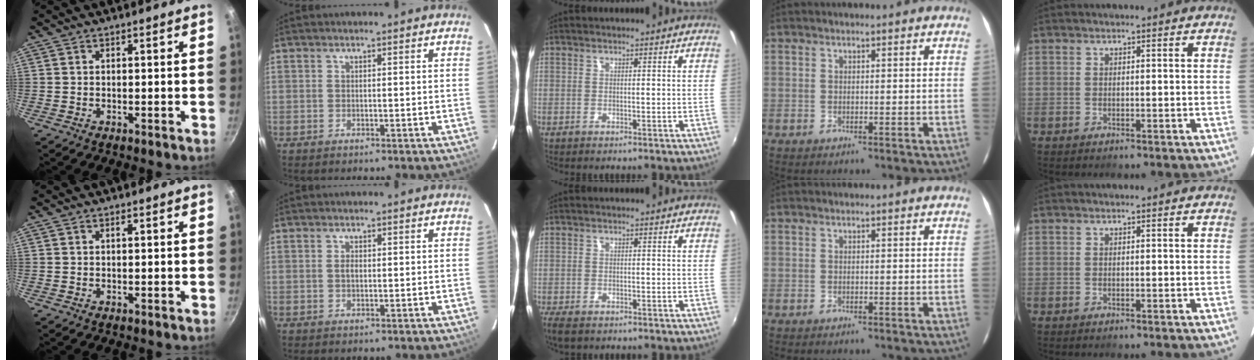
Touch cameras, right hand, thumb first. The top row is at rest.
{"thumb": {"total": 0.5, "force": [0.3, 0.2, 0.4], "torque": [-0.005, 0.001, 0.006]}, "index": {"total": 1.1, "force": [0.1, 0.7, 0.8], "torque": [-0.015, 0.003, 0.002]}, "middle": {"total": 4.1, "force": [-3.0, 1.6, 2.2], "torque": [-0.054, -0.018, -0.055]}}